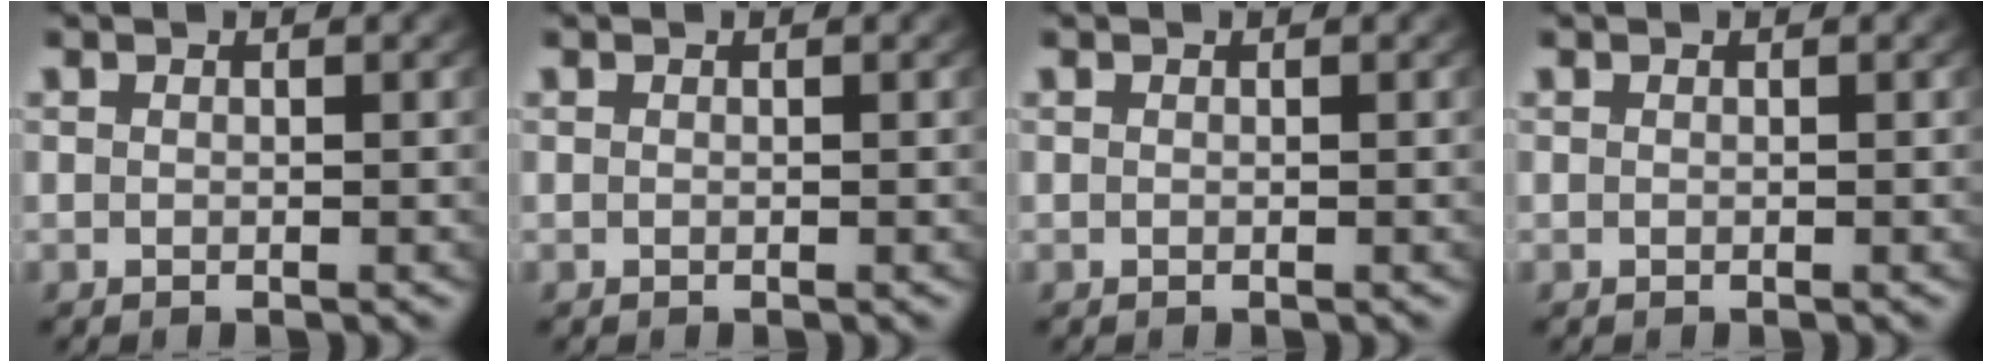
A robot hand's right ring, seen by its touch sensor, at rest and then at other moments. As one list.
[{"total": 0.0}, {"total": 0.0}, {"total": 0.0}]